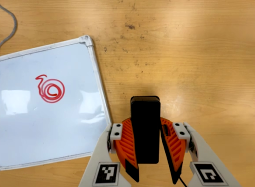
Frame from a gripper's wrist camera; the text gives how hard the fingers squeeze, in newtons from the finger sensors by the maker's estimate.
{"total": 8.7, "left": 7.5, "right": 9.8}